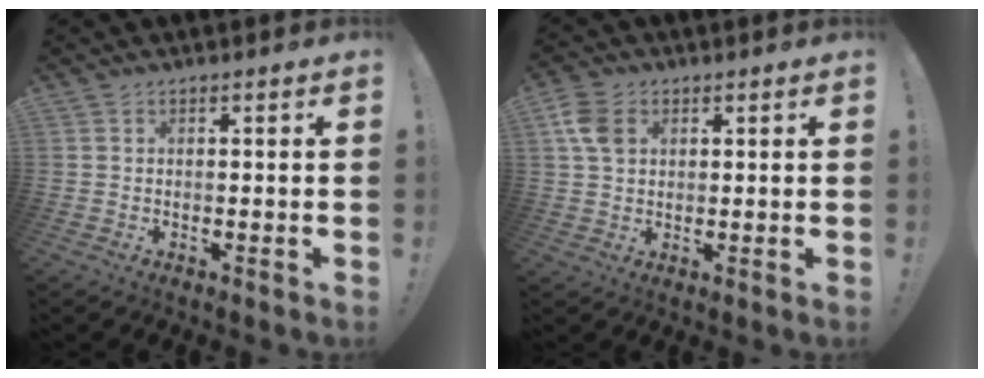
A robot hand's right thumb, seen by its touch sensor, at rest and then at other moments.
{"total": 7.8, "force": [2.4, 5.7, 4.7], "torque": [-0.091, 0.004, 0.047]}